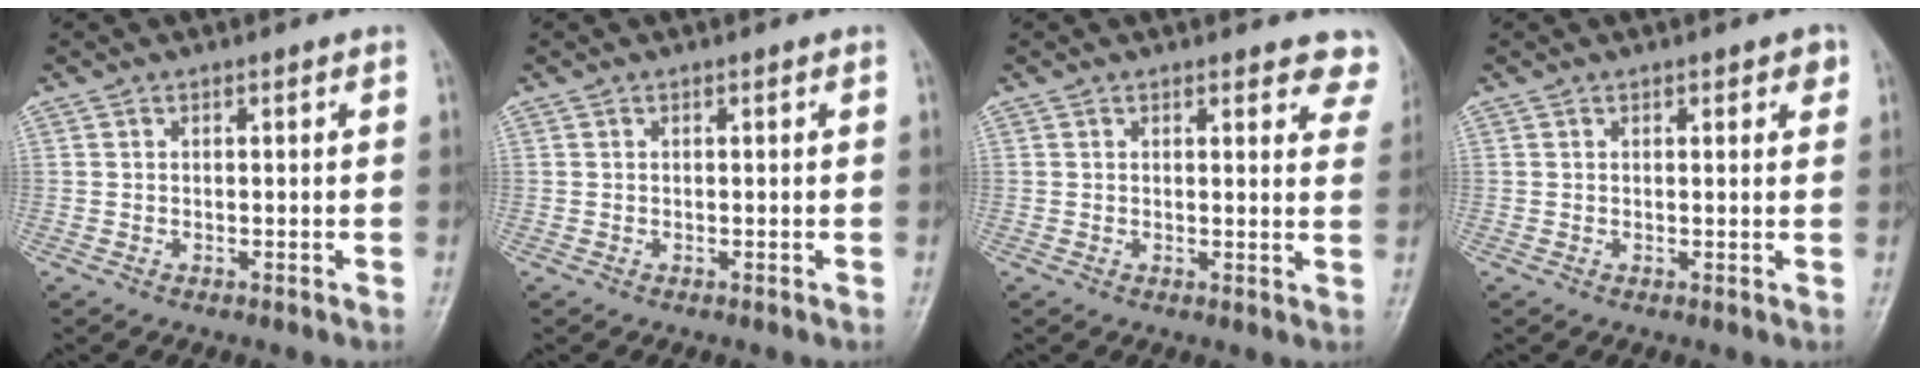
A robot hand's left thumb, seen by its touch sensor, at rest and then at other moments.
{"total": 0.0}
{"total": 6.8, "force": [6.0, 2.4, 2.1], "torque": [0.020, -0.026, 0.042]}
{"total": 2.2, "force": [1.2, 1.0, 1.5], "torque": [-0.008, -0.003, 0.012]}